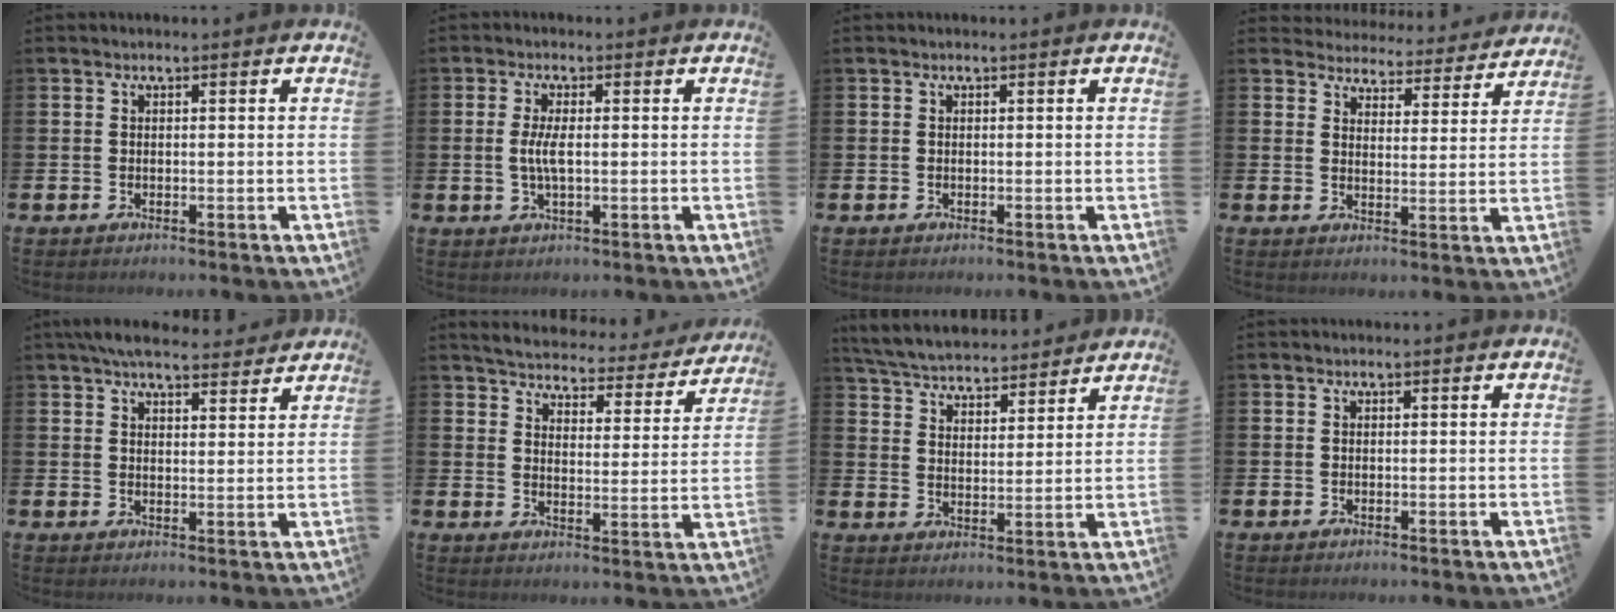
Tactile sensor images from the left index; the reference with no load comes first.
{"total": 3.1, "force": [0.1, 1.0, 3.0], "torque": [-0.064, 0.001, -0.002]}
{"total": 0.0}
{"total": 4.3, "force": [4.2, 1.0, -0.2], "torque": [-0.004, -0.046, 0.068]}
{"total": 5.7, "force": [5.3, 1.2, 1.6], "torque": [-0.029, -0.023, 0.096]}
{"total": 4.7, "force": [4.6, 0.8, 0.6], "torque": [-0.036, -0.038, 0.074]}
{"total": 5.6, "force": [5.5, 0.9, 0.6], "torque": [-0.034, -0.037, 0.096]}
{"total": 0.0}